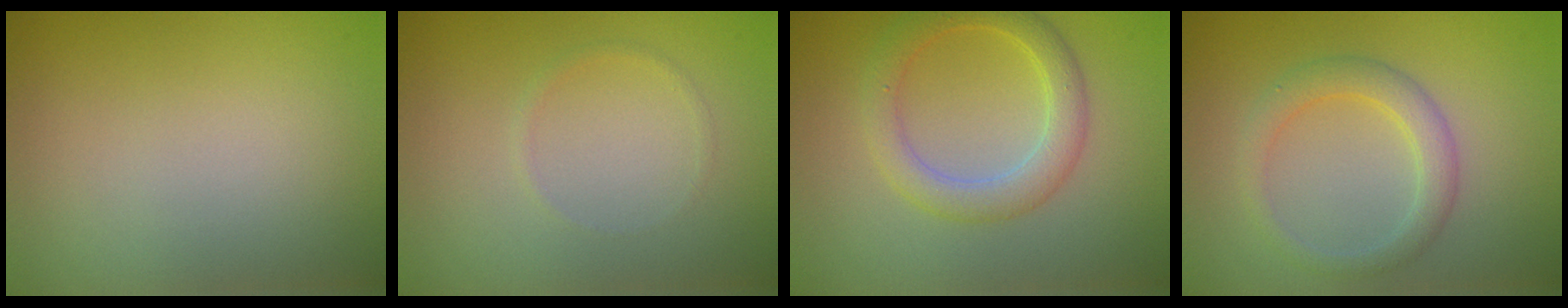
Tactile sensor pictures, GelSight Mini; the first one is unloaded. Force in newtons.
{"total": 0.6, "press": 0.6, "slide": 0.1}
{"total": 3.5, "press": 3.5, "slide": 0.0}
{"total": 2.7, "press": 2.7, "slide": 0.1}